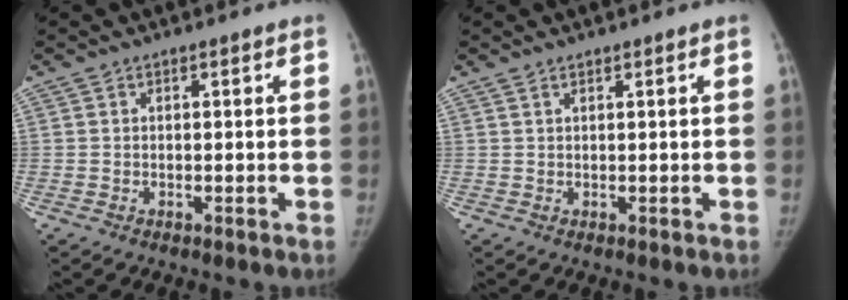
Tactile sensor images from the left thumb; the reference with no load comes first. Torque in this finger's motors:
{"motor_torque": [-0.29, -0.05, -0.11, 0.42, -0.01]}